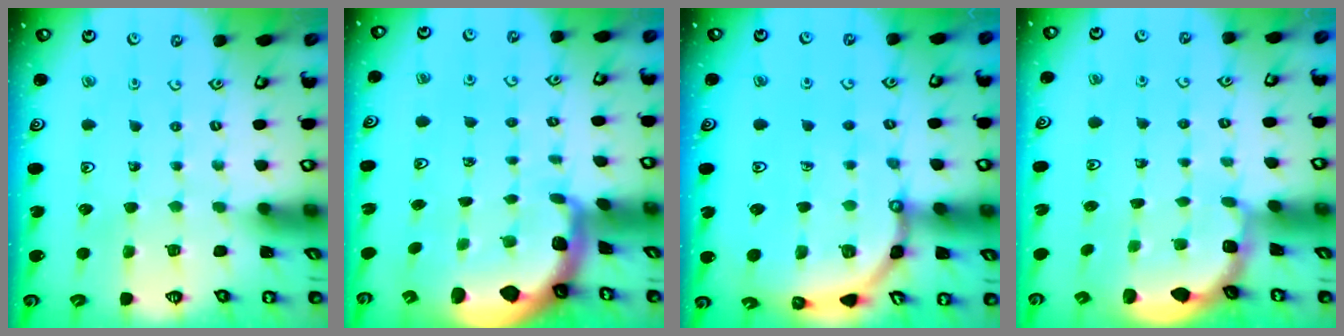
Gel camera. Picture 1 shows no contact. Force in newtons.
{"total": 1.7, "press": 1.7, "slide": 0.4}
{"total": 9.8, "press": 9.7, "slide": 1.3}
{"total": 1.9, "press": 1.8, "slide": 0.7}